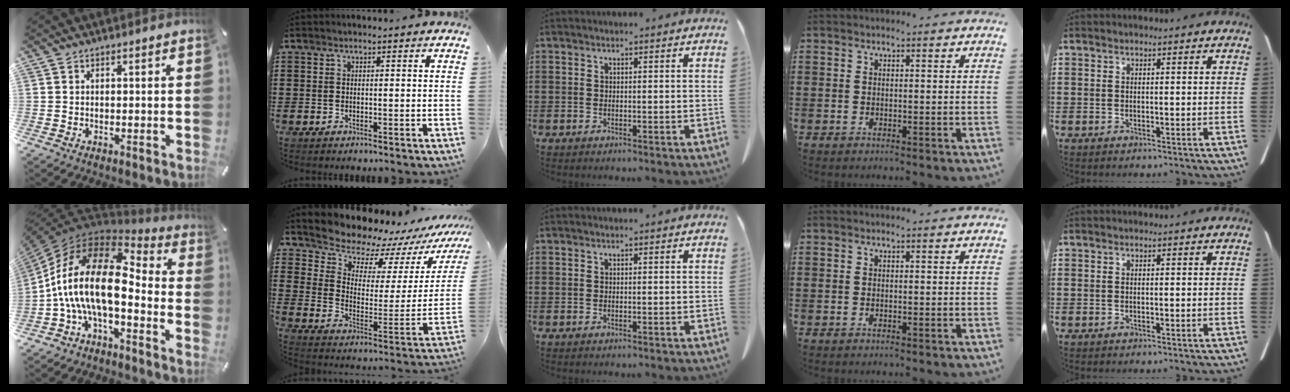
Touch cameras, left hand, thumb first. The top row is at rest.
{"thumb": {"total": 19.8, "force": [-1.7, 9.7, 17.2], "torque": [-0.376, -0.006, -0.032]}, "index": {"total": 8.2, "force": [7.8, 2.5, 0.8], "torque": [-0.050, -0.070, 0.135]}}